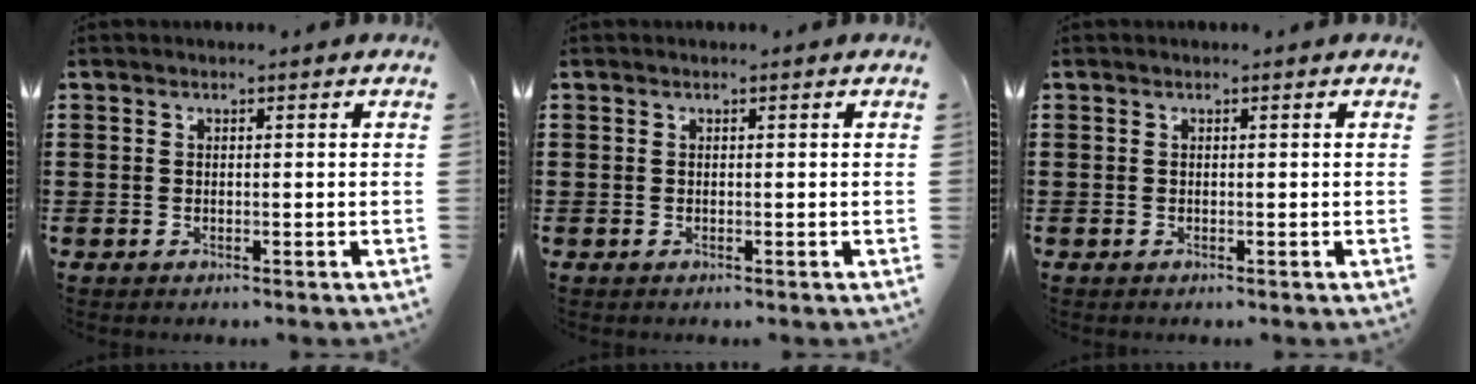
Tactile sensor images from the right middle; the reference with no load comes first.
{"total": 0.0}
{"total": 0.0}